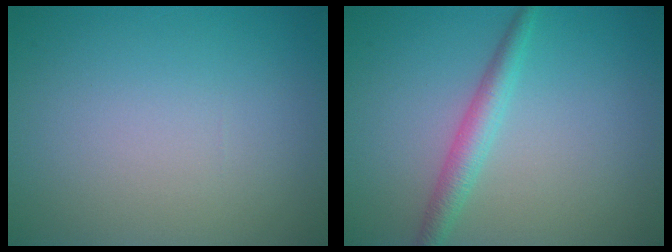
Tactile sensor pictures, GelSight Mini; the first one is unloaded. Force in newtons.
{"total": 2.5, "press": 2.5, "slide": 0.1}